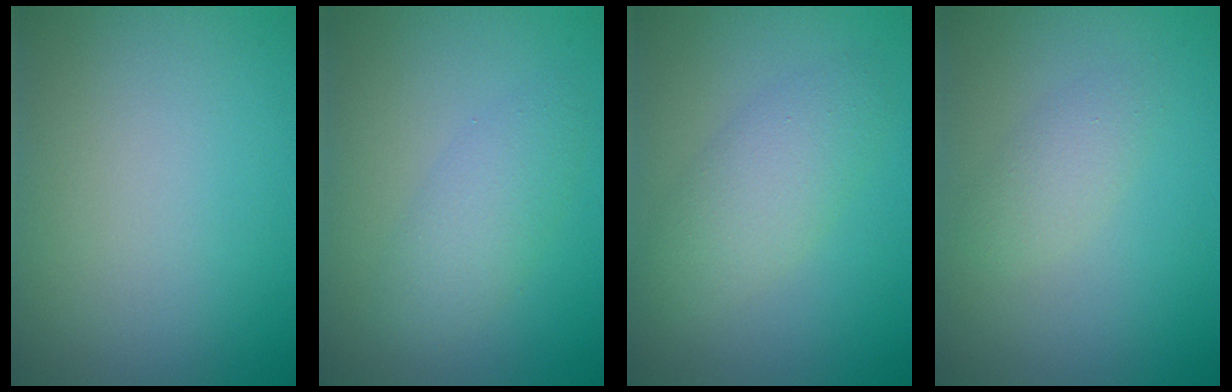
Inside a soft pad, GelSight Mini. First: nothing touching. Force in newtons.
{"total": 2.9, "press": 2.8, "slide": 0.2}
{"total": 3.6, "press": 3.6, "slide": 0.2}
{"total": 1.9, "press": 1.9, "slide": 0.1}